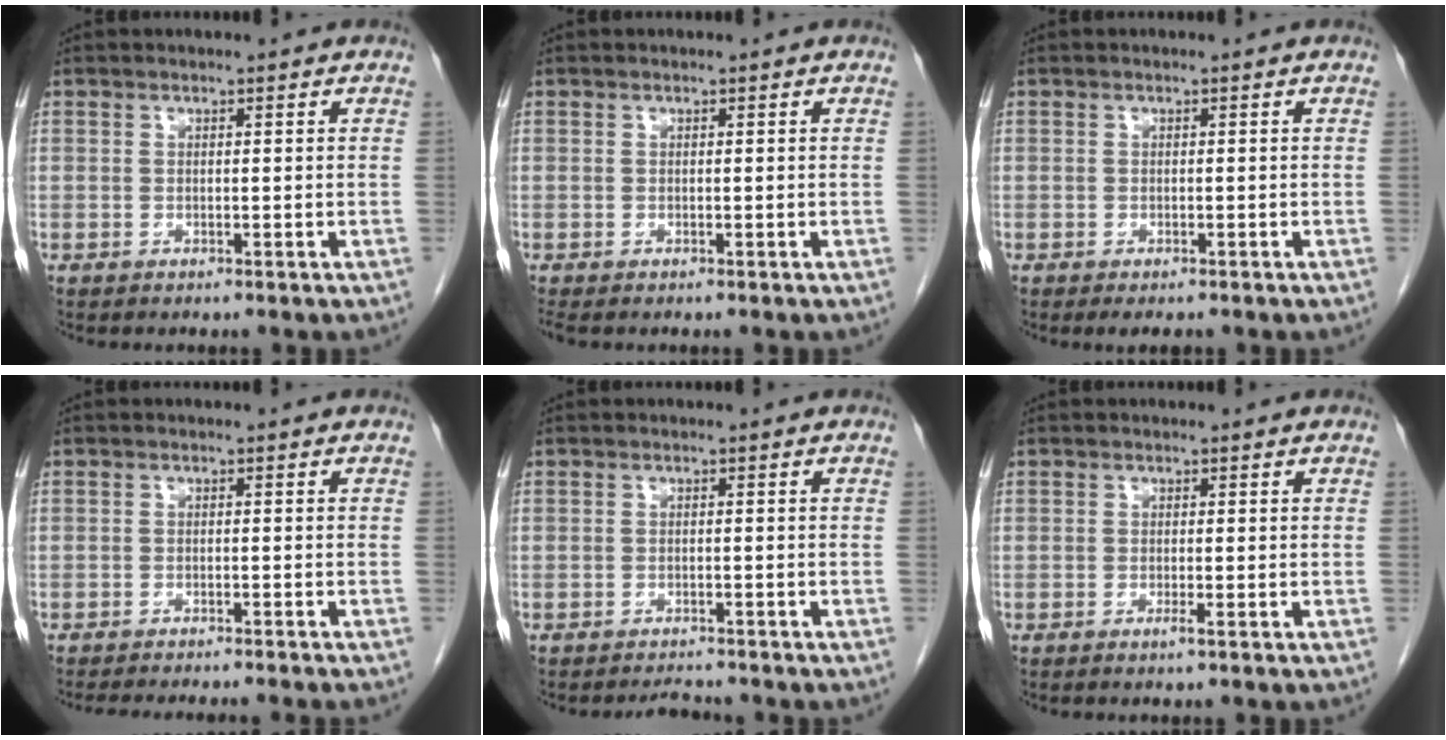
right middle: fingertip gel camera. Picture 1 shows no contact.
{"total": 0.6, "force": [-0.6, 0.1, 0.2], "torque": [-0.002, -0.001, -0.010]}
{"total": 1.9, "force": [-1.5, 0.6, 1.0], "torque": [-0.014, -0.006, -0.015]}
{"total": 9.4, "force": [-8.5, 0.3, 3.9], "torque": [-0.036, -0.019, -0.110]}
{"total": 1.9, "force": [-1.8, 0.0, 0.1], "torque": [-0.008, -0.012, -0.025]}
{"total": 0.8, "force": [-0.4, -0.2, 0.7], "torque": [-0.010, 0.000, -0.006]}